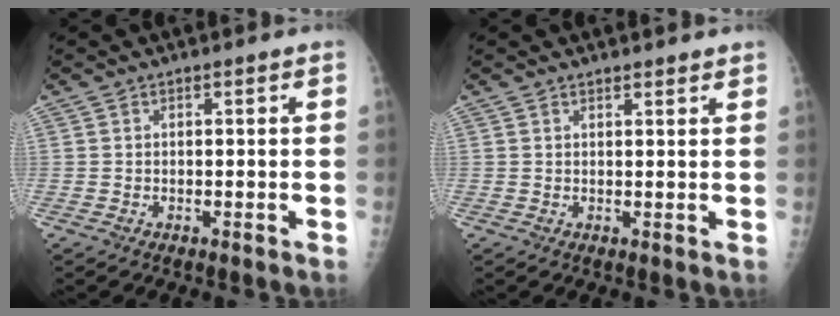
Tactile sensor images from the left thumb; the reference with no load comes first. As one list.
[{"total": 1.9, "force": [1.7, 0.4, 0.7], "torque": [-0.001, -0.006, 0.024]}]